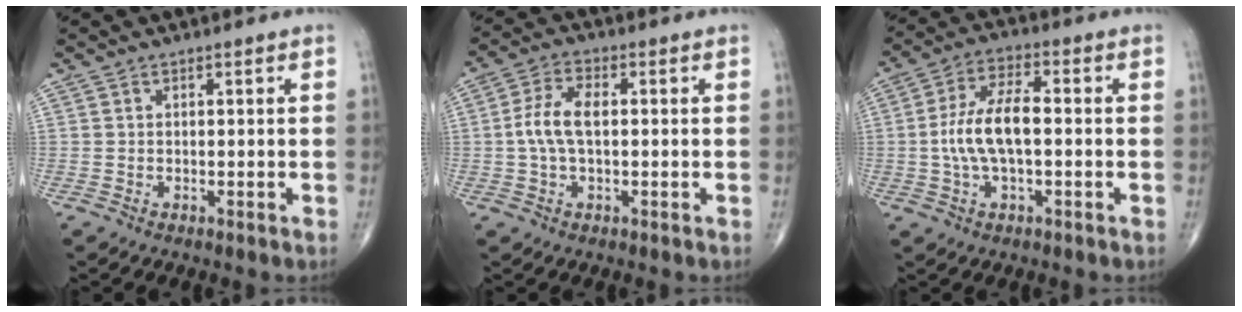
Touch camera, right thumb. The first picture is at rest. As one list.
[{"total": 6.7, "force": [0.1, 3.4, 5.8], "torque": [-0.126, 0.018, -0.003]}, {"total": 10.3, "force": [-0.7, 4.4, 9.3], "torque": [-0.189, 0.023, -0.016]}]